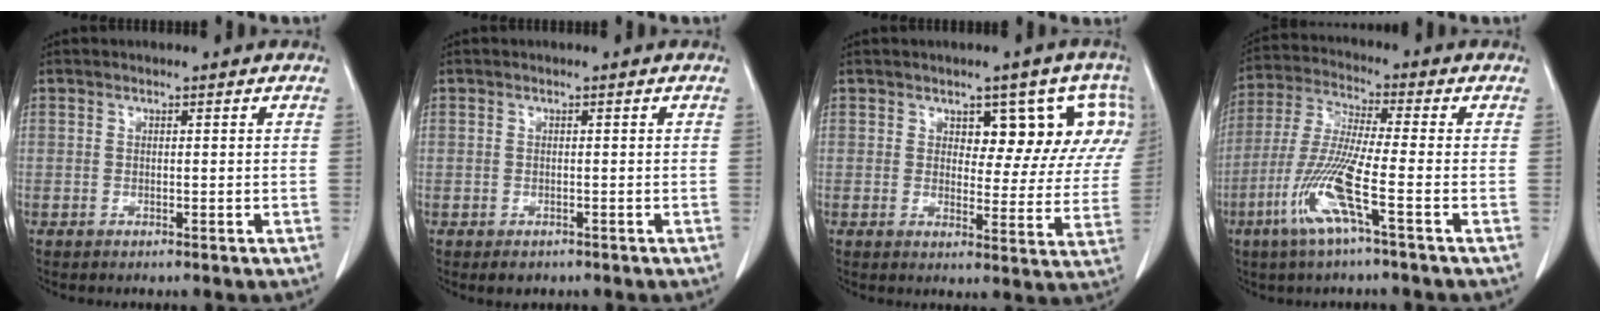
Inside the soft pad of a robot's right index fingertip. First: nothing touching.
{"total": 1.6, "force": [-0.9, 1.2, 0.5], "torque": [-0.007, 0.000, -0.007]}
{"total": 9.2, "force": [4.3, 4.8, 6.6], "torque": [-0.054, 0.010, 0.048]}
{"total": 10.9, "force": [-4.6, -0.3, 9.9], "torque": [-0.209, -0.014, -0.098]}